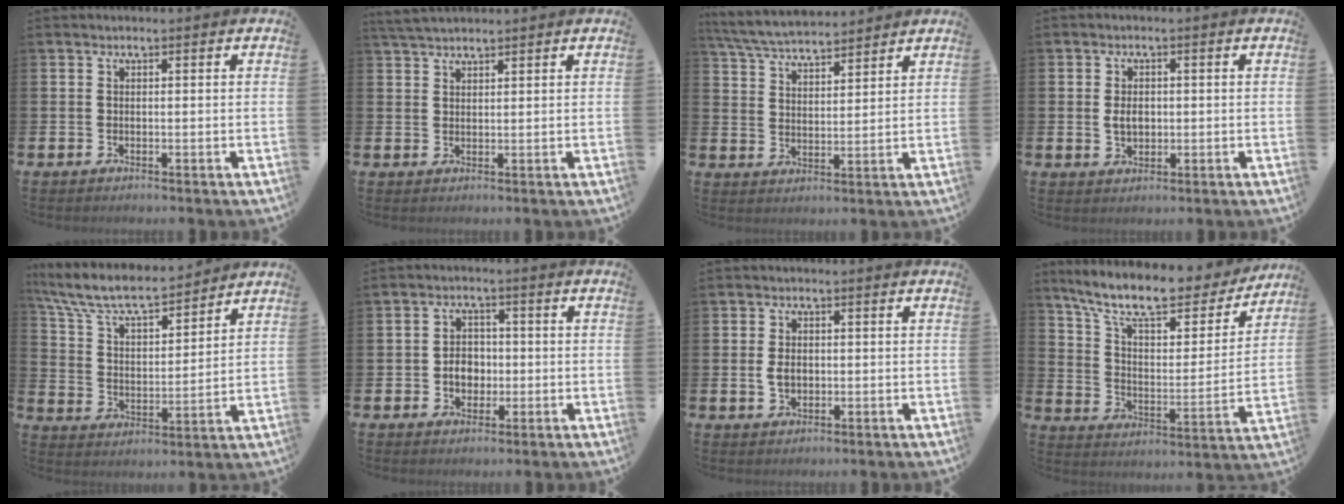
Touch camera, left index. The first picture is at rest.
{"total": 3.0, "force": [2.8, 0.6, 0.8], "torque": [-0.018, -0.006, 0.052]}
{"total": 5.9, "force": [5.8, 0.8, 1.0], "torque": [-0.043, -0.029, 0.104]}
{"total": 2.8, "force": [0.2, 1.9, 2.0], "torque": [-0.018, 0.000, -0.003]}
{"total": 8.7, "force": [7.9, 1.7, 3.0], "torque": [-0.100, -0.052, 0.140]}
{"total": 3.9, "force": [-0.7, 3.0, 2.3], "torque": [-0.025, 0.000, -0.020]}
{"total": 2.7, "force": [0.0, 1.9, 1.9], "torque": [-0.024, 0.002, -0.005]}
{"total": 11.6, "force": [9.9, 3.3, 5.2], "torque": [-0.130, -0.061, 0.169]}